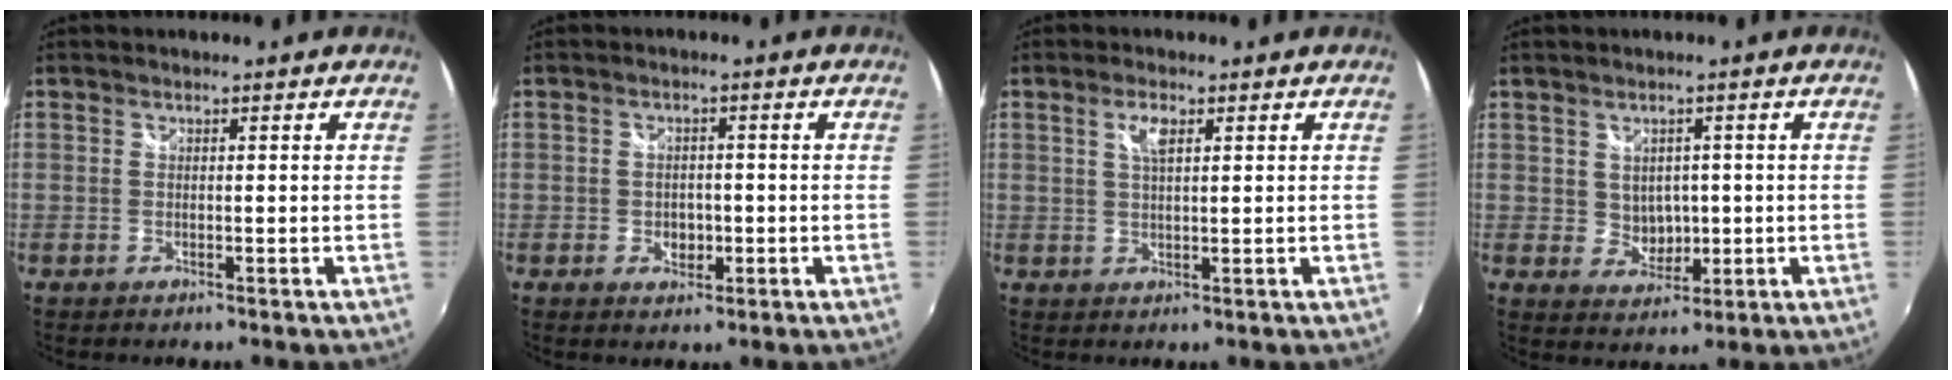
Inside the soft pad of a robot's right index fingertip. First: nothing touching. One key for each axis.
{"total": 3.6, "fx": -1.0, "fy": 2.9, "fz": 2.0, "tx": -0.035, "ty": 0.002, "tz": -0.014}
{"total": 3.0, "fx": 1.3, "fy": 1.0, "fz": 2.5, "tx": -0.047, "ty": 0.002, "tz": 0.023}
{"total": 4.3, "fx": 0.4, "fy": 3.8, "fz": 1.9, "tx": -0.031, "ty": 0.005, "tz": 0.015}